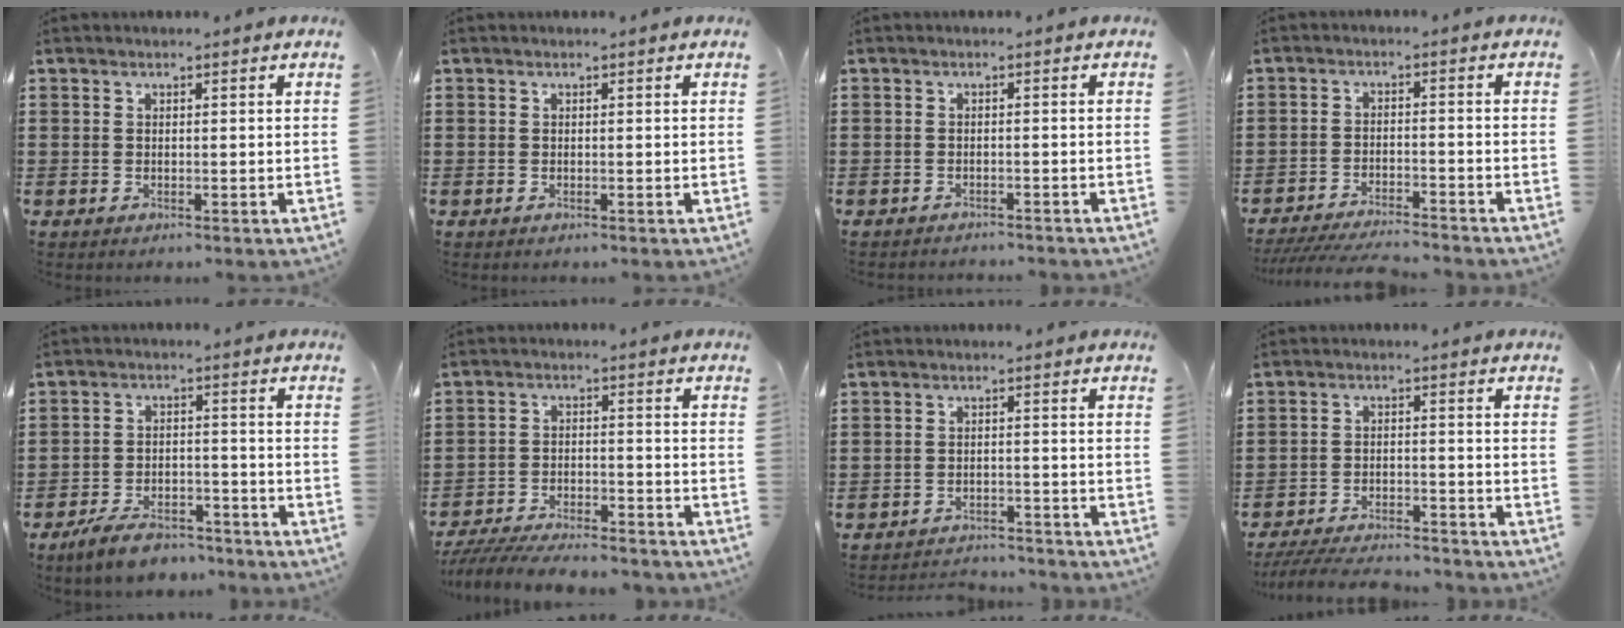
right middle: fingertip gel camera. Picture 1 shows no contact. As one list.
[{"total": 0.0}, {"total": 1.1, "force": [-1.1, 0.0, 0.0], "torque": [-0.004, 0.002, -0.024]}, {"total": 4.8, "force": [-4.6, 0.2, 1.4], "torque": [-0.029, -0.004, -0.093]}, {"total": 6.0, "force": [-5.4, 1.6, 2.1], "torque": [-0.044, 0.008, -0.106]}, {"total": 6.5, "force": [-6.2, 0.7, 1.8], "torque": [-0.036, 0.001, -0.120]}, {"total": 2.7, "force": [-2.7, 0.2, 0.0], "torque": [-0.007, 0.000, -0.059]}, {"total": 5.3, "force": [-5.1, 0.5, 1.4], "torque": [-0.033, -0.002, -0.103]}]